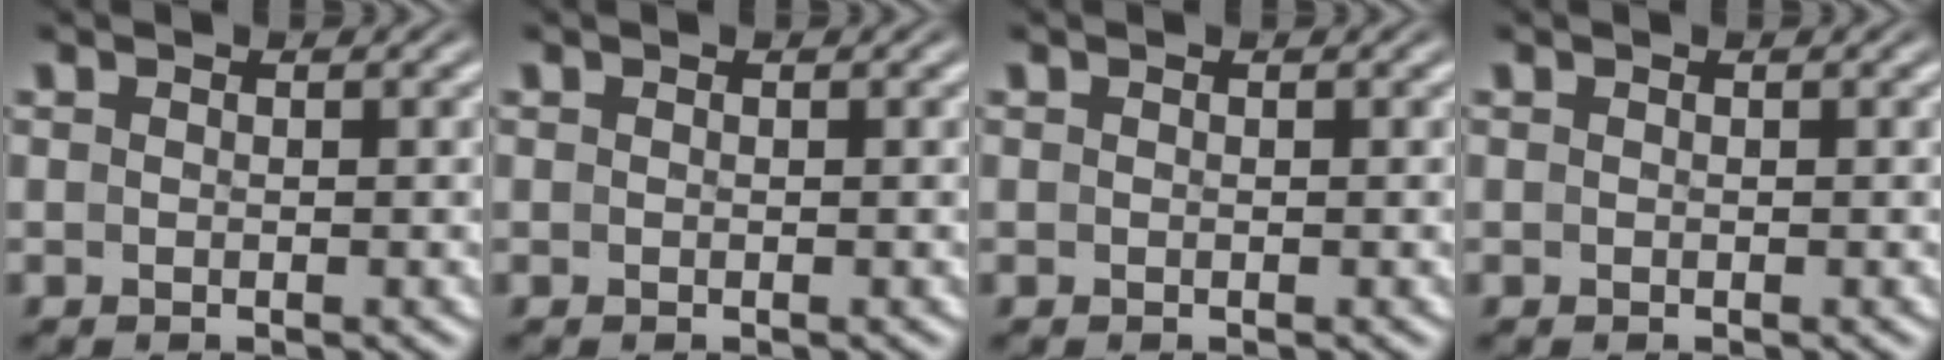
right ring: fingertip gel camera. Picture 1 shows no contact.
{"total": 0.0}
{"total": 0.0}
{"total": 0.0}